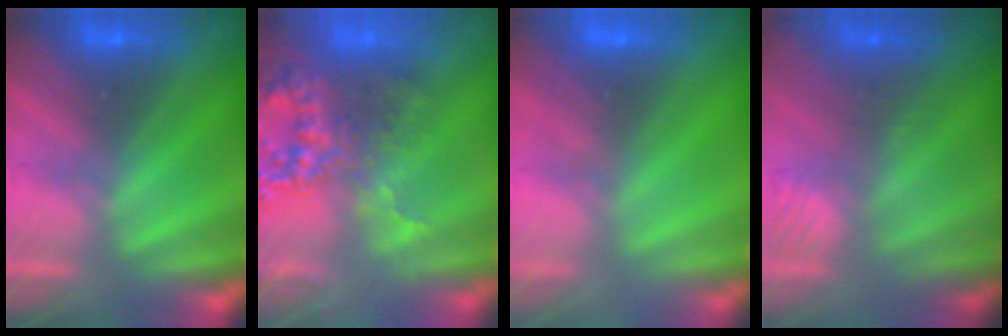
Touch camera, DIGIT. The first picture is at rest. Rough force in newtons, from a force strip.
{"total": 8.2}
{"total": 5.4}
{"total": 2.4}